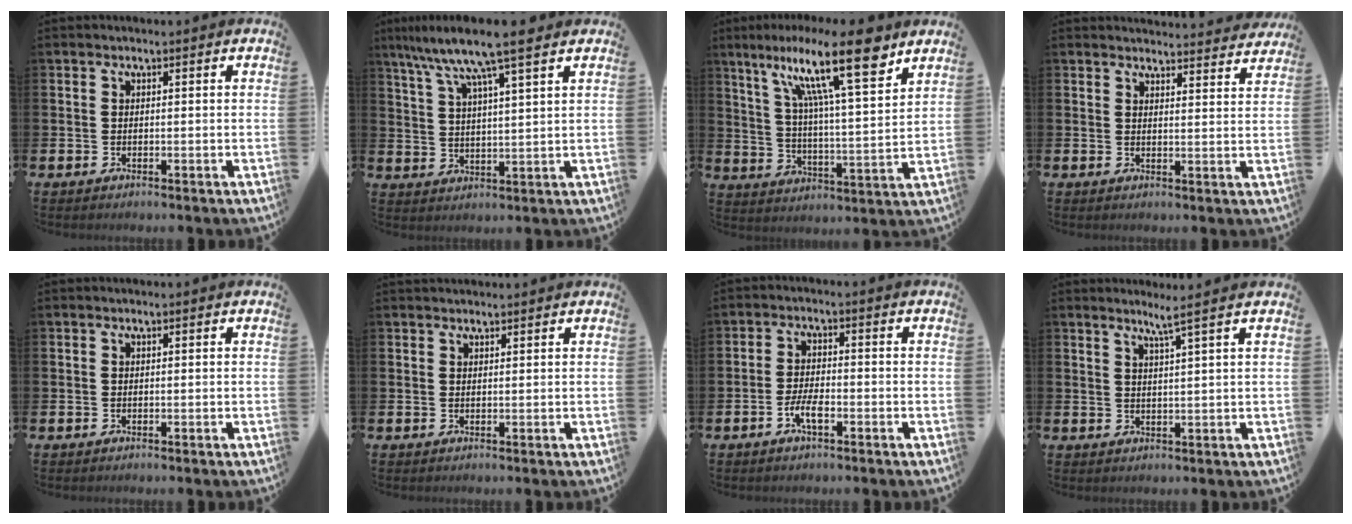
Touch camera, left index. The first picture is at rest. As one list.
[{"total": 9.2, "force": [7.5, 0.2, 5.2], "torque": [-0.115, -0.028, 0.130]}, {"total": 16.7, "force": [10.9, 3.1, 12.3], "torque": [-0.229, -0.044, 0.174]}, {"total": 3.6, "force": [3.6, 0.1, 0.0], "torque": [0.001, -0.027, 0.063]}, {"total": 0.0}, {"total": 1.0, "force": [1.0, 0.2, 0.1], "torque": [0.007, -0.003, 0.017]}, {"total": 3.4, "force": [-1.4, 1.1, 2.9], "torque": [-0.060, 0.003, -0.026]}, {"total": 2.9, "force": [2.4, -0.8, 1.4], "torque": [-0.037, -0.009, 0.041]}]